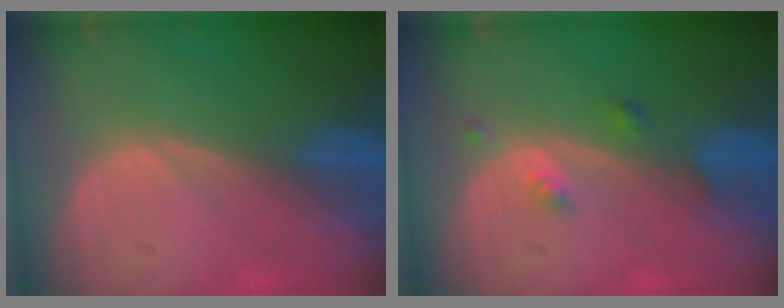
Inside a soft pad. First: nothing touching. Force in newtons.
{"total": 2.1, "press": 2.1, "slide": 0.2}